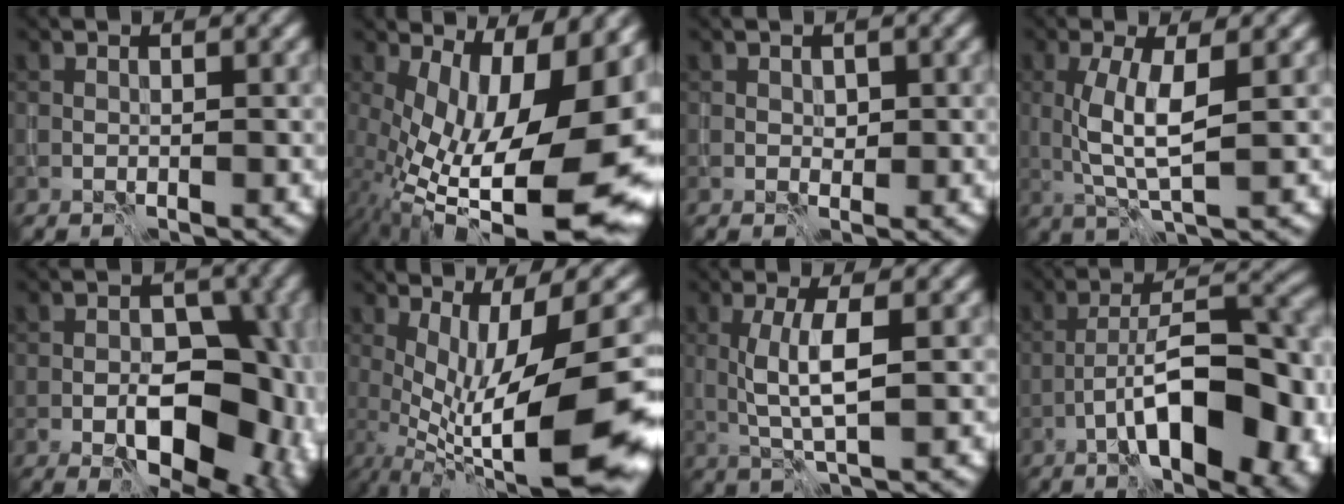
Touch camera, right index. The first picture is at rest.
{"total": 17.0, "force": [-0.6, 7.2, 15.4], "torque": [-0.220, -0.032, 0.015]}
{"total": 1.0, "force": [0.1, 0.9, 0.4], "torque": [-0.006, -0.003, 0.003]}
{"total": 4.6, "force": [0.3, 1.3, 4.4], "torque": [-0.096, -0.004, 0.010]}
{"total": 11.0, "force": [-3.0, 6.2, 8.6], "torque": [-0.089, -0.002, -0.050]}
{"total": 13.5, "force": [-2.6, 3.5, 12.8], "torque": [-0.200, -0.020, -0.030]}
{"total": 4.1, "force": [0.2, 0.9, 3.9], "torque": [-0.081, 0.002, 0.004]}
{"total": 11.3, "force": [-4.9, 3.7, 9.5], "torque": [-0.139, 0.015, -0.076]}